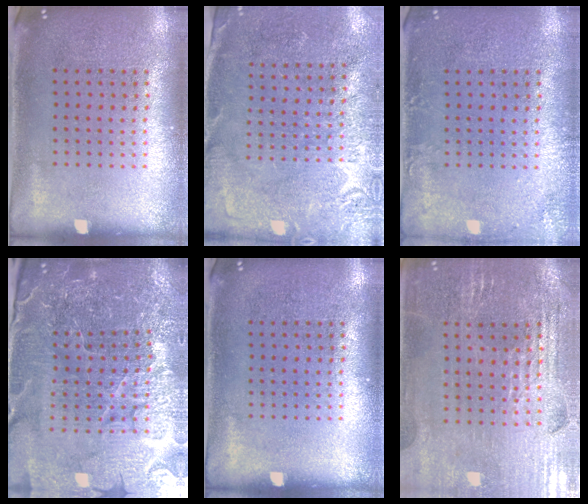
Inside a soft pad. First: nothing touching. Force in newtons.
{"total": 2.8, "press": 2.6, "slide": 0.9}
{"total": 1.6, "press": 1.6, "slide": 0.1}
{"total": 5.3, "press": 5.0, "slide": 1.8}
{"total": 0.0}
{"total": 2.8, "press": 2.7, "slide": 0.5}